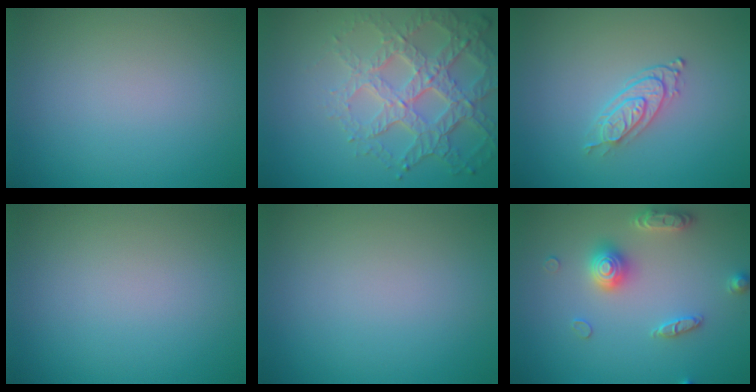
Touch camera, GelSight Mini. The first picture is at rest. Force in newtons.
{"total": 6.5, "press": 4.9, "slide": 4.3}
{"total": 2.8, "press": 2.2, "slide": 1.7}
{"total": 0.0}
{"total": 0.0}
{"total": 3.2, "press": 3.2, "slide": 0.5}